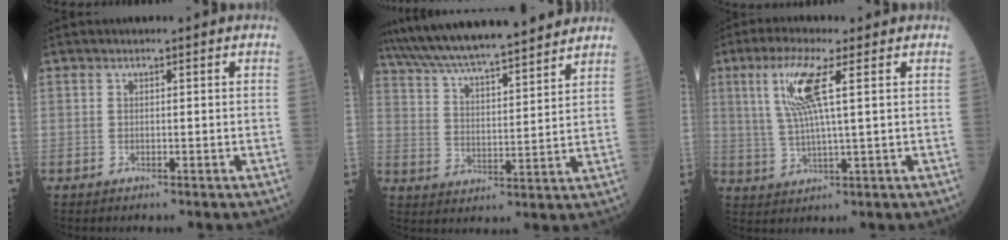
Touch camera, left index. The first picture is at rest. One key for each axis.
{"total": 20.9, "fx": 18.5, "fy": 2.3, "fz": 9.6, "tx": -0.169, "ty": 0.031, "tz": 0.287}
{"total": 7.9, "fx": 2.6, "fy": 0.2, "fz": 7.5, "tx": -0.167, "ty": 0.005, "tz": 0.052}